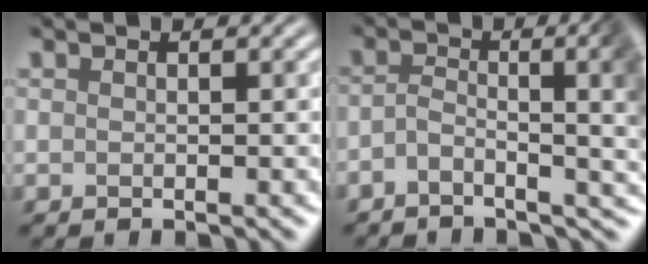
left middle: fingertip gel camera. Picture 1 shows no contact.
{"total": 7.3, "force": [-1.6, 2.3, 6.8], "torque": [-0.109, -0.003, -0.020]}